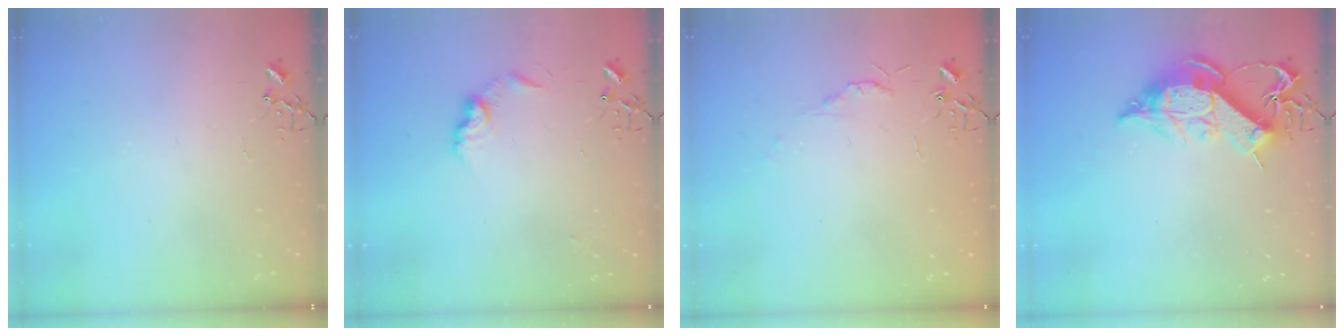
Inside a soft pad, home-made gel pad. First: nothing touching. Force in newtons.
{"total": 8.4, "press": 8.4, "slide": 0.3}
{"total": 4.8, "press": 4.8, "slide": 0.7}
{"total": 14.4, "press": 14.4, "slide": 1.2}